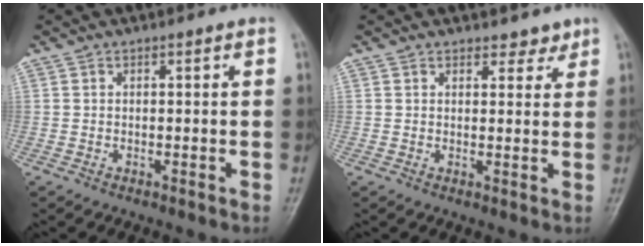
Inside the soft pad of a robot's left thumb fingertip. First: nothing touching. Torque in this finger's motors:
{"motor_torque": [0.13, 0.36, -0.25, -0.32, -0.04]}